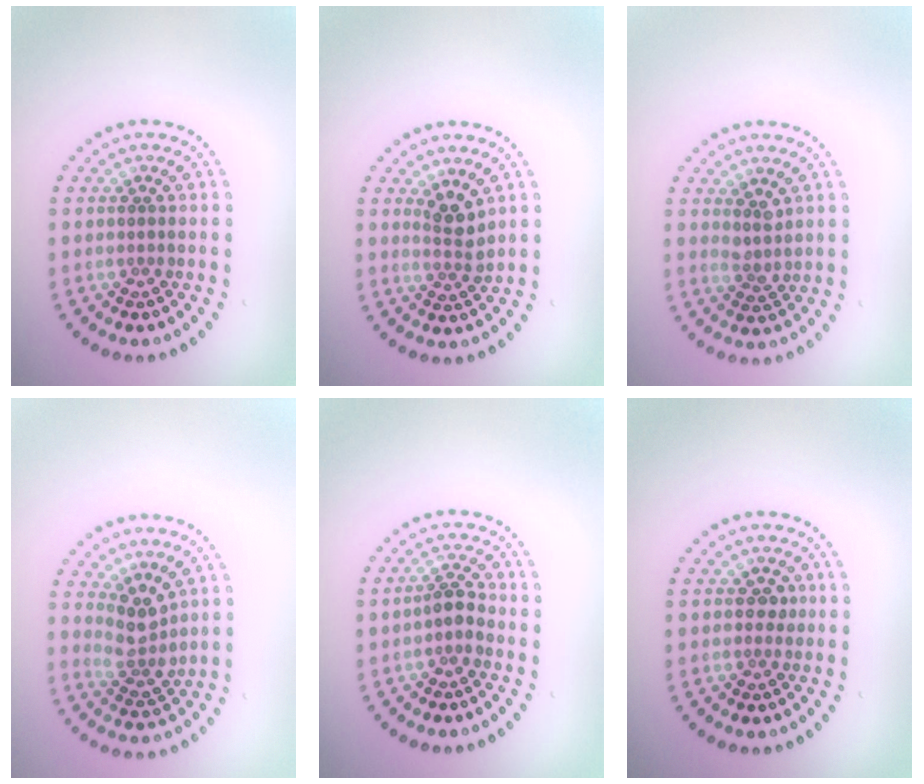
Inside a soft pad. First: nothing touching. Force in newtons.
{"total": 2.3, "press": 1.8, "slide": 1.4}
{"total": 1.8, "press": 1.3, "slide": 1.2}
{"total": 2.7, "press": 2.1, "slide": 1.8}
{"total": 1.7, "press": 1.4, "slide": 0.9}
{"total": 1.0, "press": 0.9, "slide": 0.4}